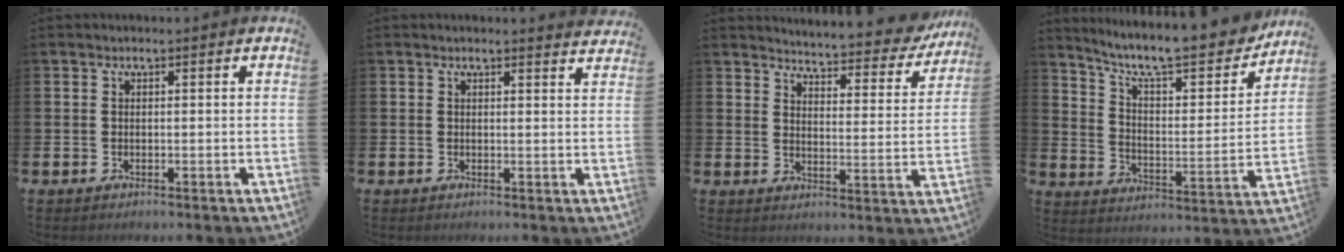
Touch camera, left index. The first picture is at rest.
{"total": 1.4, "force": [1.4, 0.0, 0.0], "torque": [0.003, -0.006, 0.024]}
{"total": 4.4, "force": [4.3, 0.6, 0.5], "torque": [-0.023, -0.046, 0.067]}
{"total": 10.3, "force": [9.1, 2.3, 4.4], "torque": [-0.104, -0.069, 0.149]}